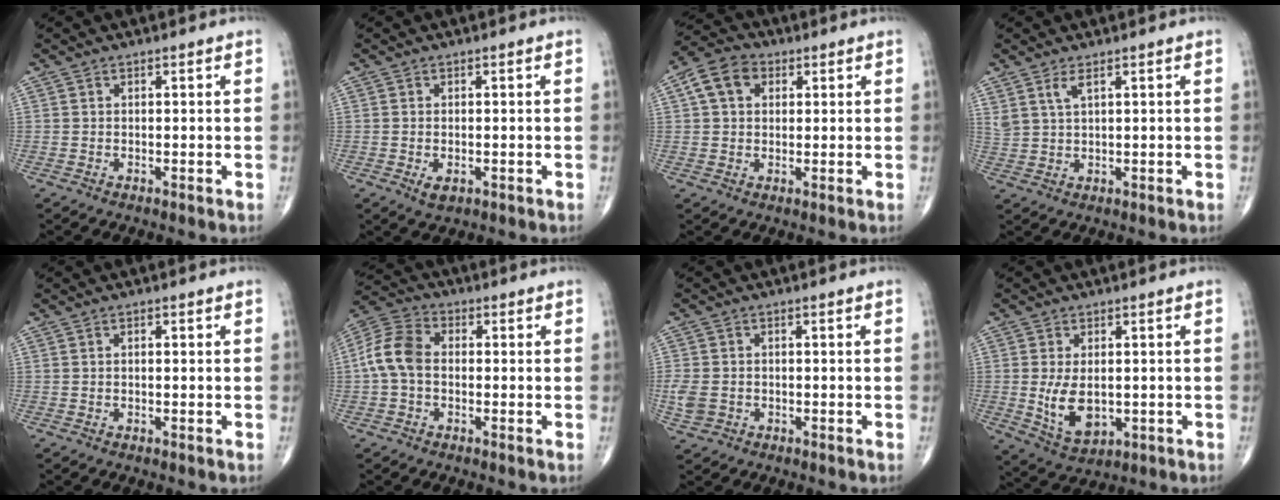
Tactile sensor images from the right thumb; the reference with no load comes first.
{"total": 2.3, "force": [-0.7, 1.4, 1.8], "torque": [-0.026, 0.000, -0.006]}
{"total": 7.5, "force": [2.2, 5.6, 4.4], "torque": [-0.071, 0.012, 0.032]}
{"total": 3.0, "force": [1.8, 0.9, 2.2], "torque": [-0.049, -0.008, 0.043]}
{"total": 0.5, "force": [0.1, 0.2, 0.5], "torque": [-0.011, 0.000, 0.001]}
{"total": 8.6, "force": [-0.5, 5.9, 6.2], "torque": [-0.127, 0.026, -0.021]}
{"total": 4.4, "force": [-1.0, 3.5, 2.4], "torque": [-0.058, 0.005, -0.015]}
{"total": 7.9, "force": [-0.4, 4.8, 6.3], "torque": [-0.099, -0.015, 0.008]}